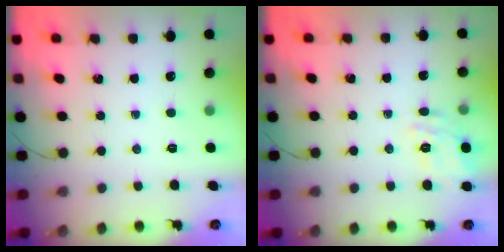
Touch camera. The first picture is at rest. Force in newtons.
{"total": 7.1, "press": 7.0, "slide": 0.7}